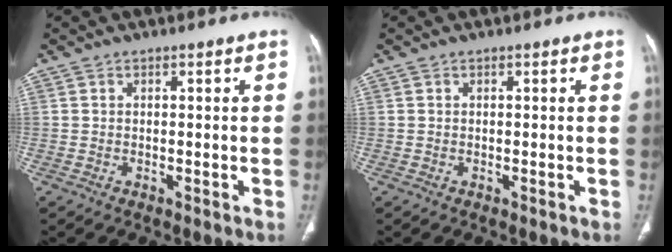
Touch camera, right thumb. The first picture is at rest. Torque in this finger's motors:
{"motor_torque": [0.00, 0.00, -0.06, 0.04, 0.02]}